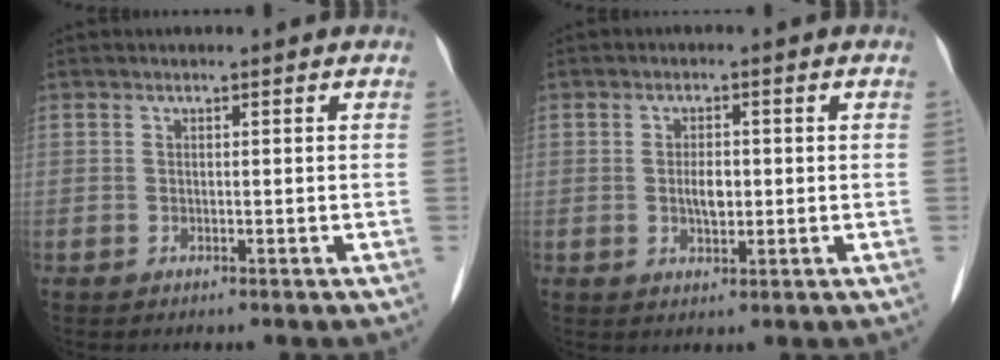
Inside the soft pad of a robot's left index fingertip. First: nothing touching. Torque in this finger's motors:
{"motor_torque": [0.77, -0.02, 0.21, 0.06]}